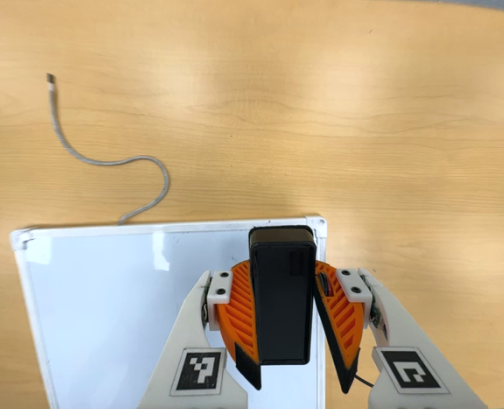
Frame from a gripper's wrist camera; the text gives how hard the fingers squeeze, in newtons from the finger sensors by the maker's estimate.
{"total": 7.9, "left": 7.6, "right": 8.3}